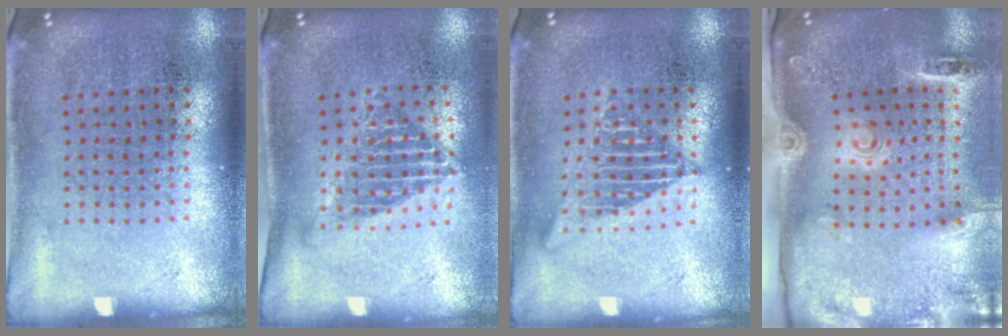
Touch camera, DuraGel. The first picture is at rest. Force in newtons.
{"total": 1.4, "press": 1.1, "slide": 0.9}
{"total": 2.8, "press": 2.8, "slide": 0.3}
{"total": 2.9, "press": 2.0, "slide": 2.1}